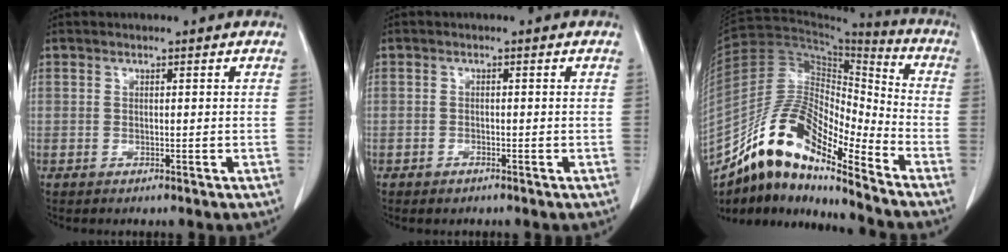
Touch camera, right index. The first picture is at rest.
{"total": 1.0, "force": [-0.7, 0.5, 0.4], "torque": [-0.008, 0.000, -0.009]}
{"total": 14.7, "force": [-11.7, 3.5, 8.2], "torque": [-0.150, 0.046, -0.210]}